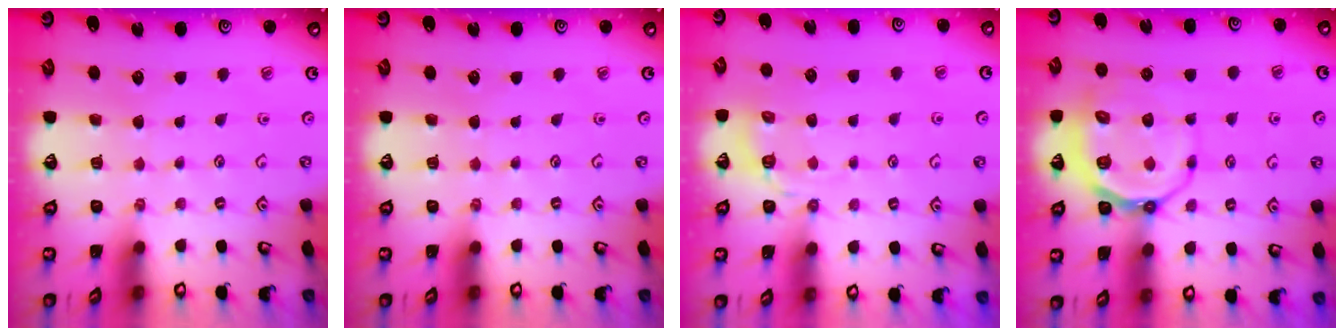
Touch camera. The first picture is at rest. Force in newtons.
{"total": 0.0}
{"total": 3.4, "press": 2.9, "slide": 1.7}
{"total": 11.0, "press": 10.7, "slide": 2.6}